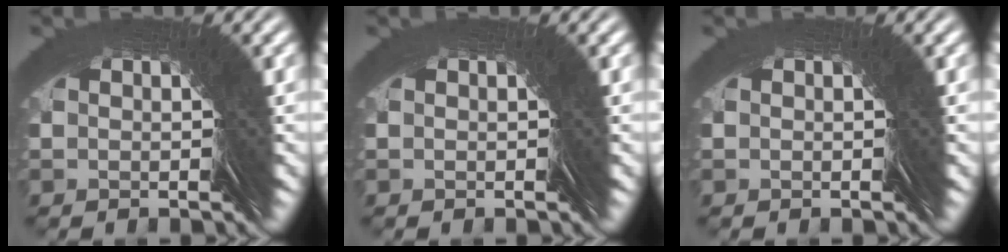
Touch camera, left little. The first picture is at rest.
{"total": 0.0}
{"total": 0.0}